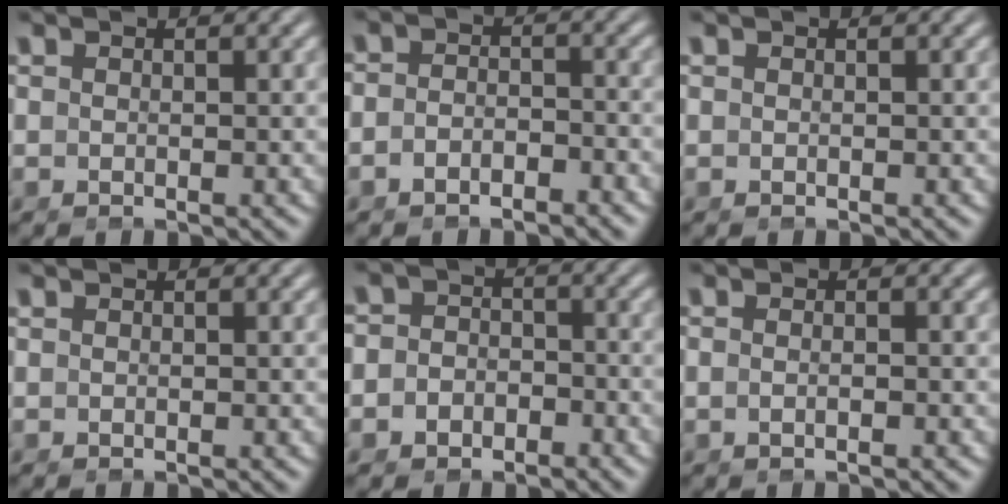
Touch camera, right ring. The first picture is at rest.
{"total": 2.6, "force": [-2.3, 1.1, 0.5], "torque": [-0.011, -0.009, -0.040]}
{"total": 0.0}
{"total": 0.0}
{"total": 4.9, "force": [-2.5, 4.2, 0.6], "torque": [-0.026, -0.019, -0.045]}
{"total": 1.2, "force": [-0.6, 0.1, 1.1], "torque": [-0.024, -0.001, -0.011]}